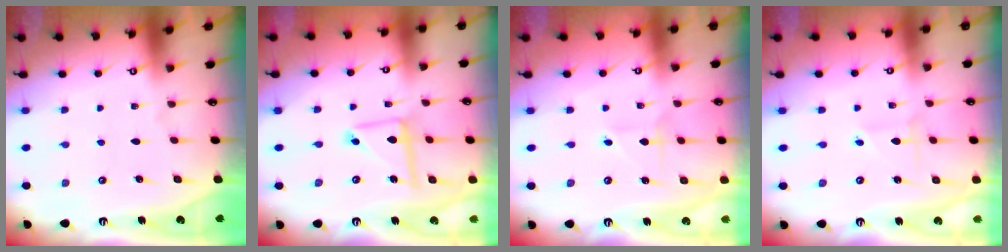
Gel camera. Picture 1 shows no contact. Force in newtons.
{"total": 8.4, "press": 8.4, "slide": 0.8}
{"total": 2.0, "press": 2.0, "slide": 0.1}
{"total": 1.8, "press": 1.8, "slide": 0.1}